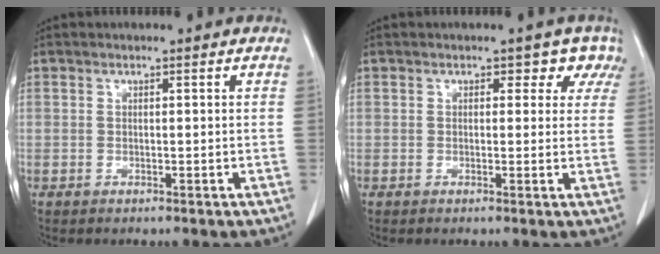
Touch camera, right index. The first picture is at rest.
{"total": 3.4, "force": [2.3, 2.5, 0.7], "torque": [0.015, -0.003, 0.003]}